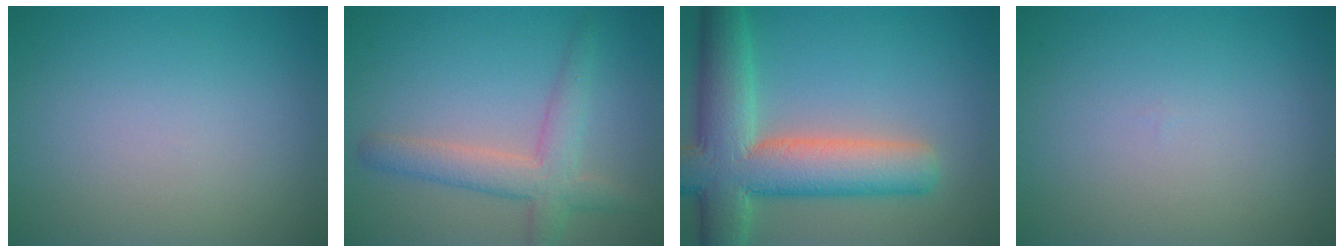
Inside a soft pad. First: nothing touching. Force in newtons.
{"total": 4.1, "press": 4.1, "slide": 0.2}
{"total": 10.1, "press": 10.1, "slide": 0.7}
{"total": 0.0}